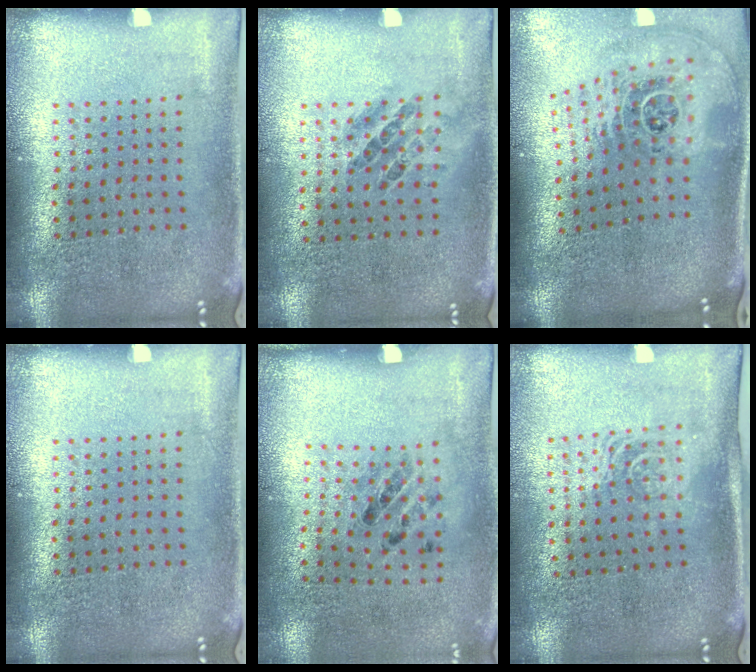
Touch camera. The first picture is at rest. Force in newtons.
{"total": 0.9, "press": 0.6, "slide": 0.7}
{"total": 2.8, "press": 1.9, "slide": 2.1}
{"total": 0.0}
{"total": 1.3, "press": 0.8, "slide": 1.1}
{"total": 1.6, "press": 1.3, "slide": 0.9}